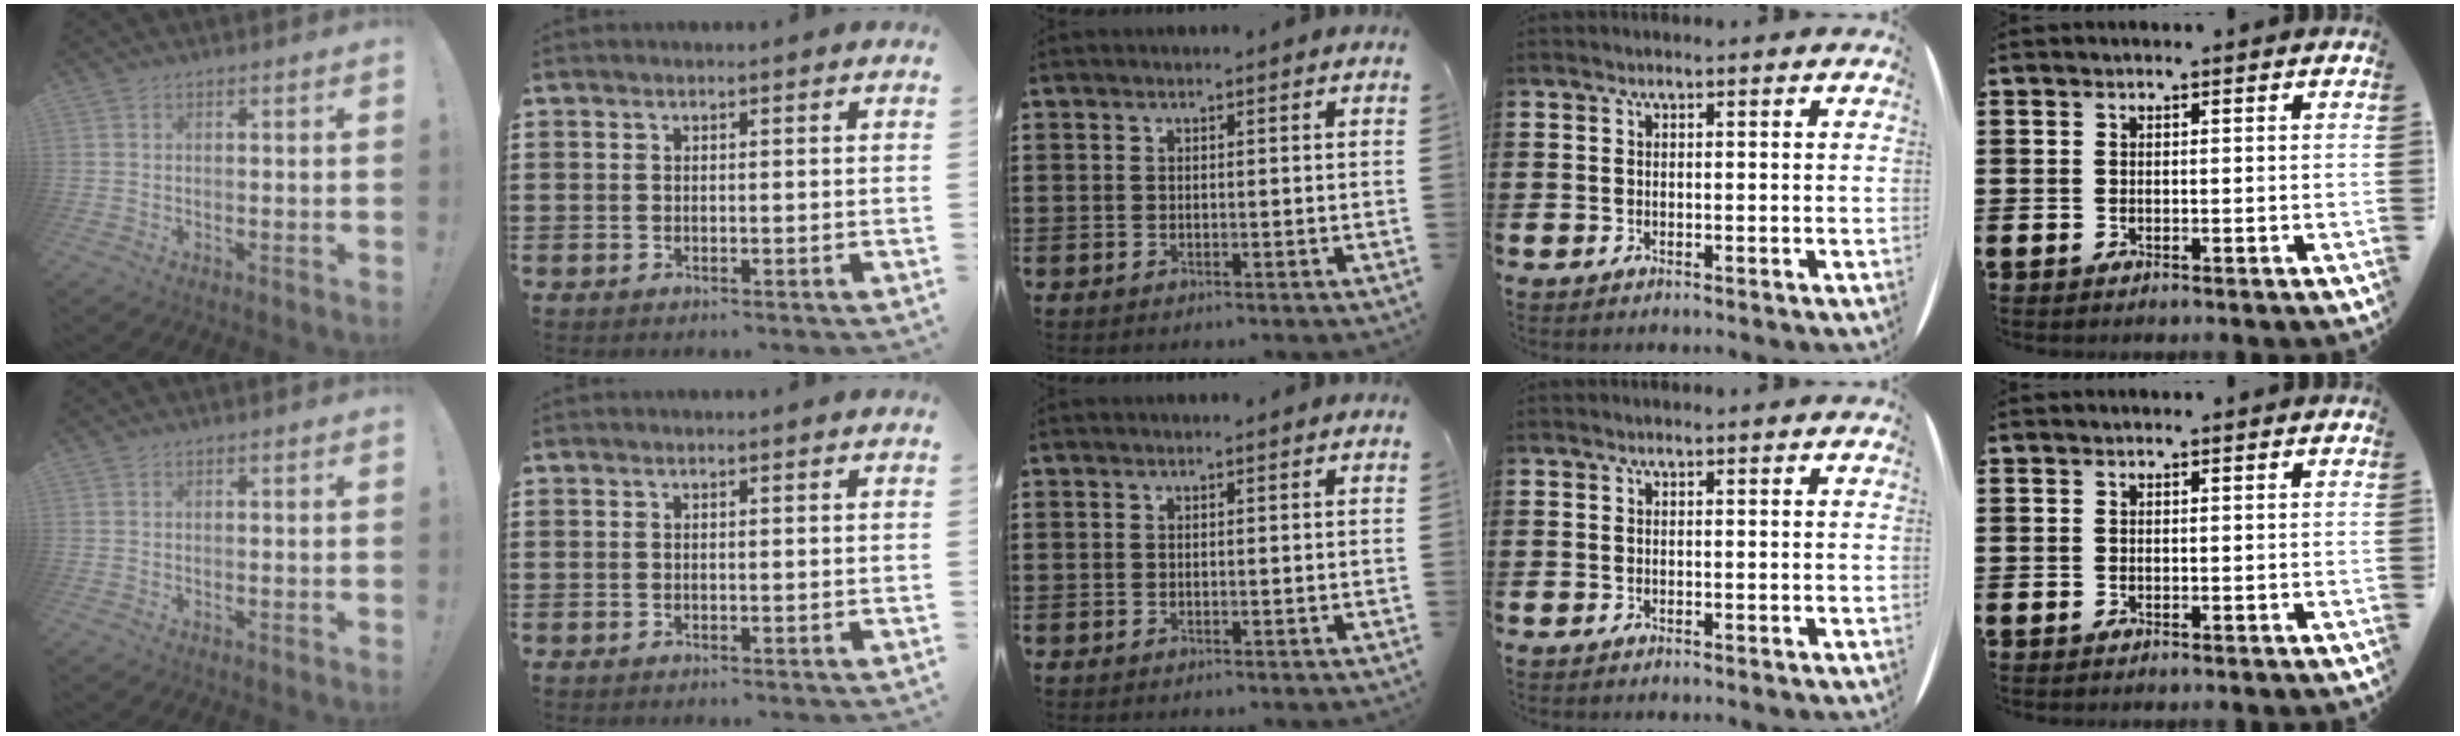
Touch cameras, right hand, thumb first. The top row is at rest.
{}